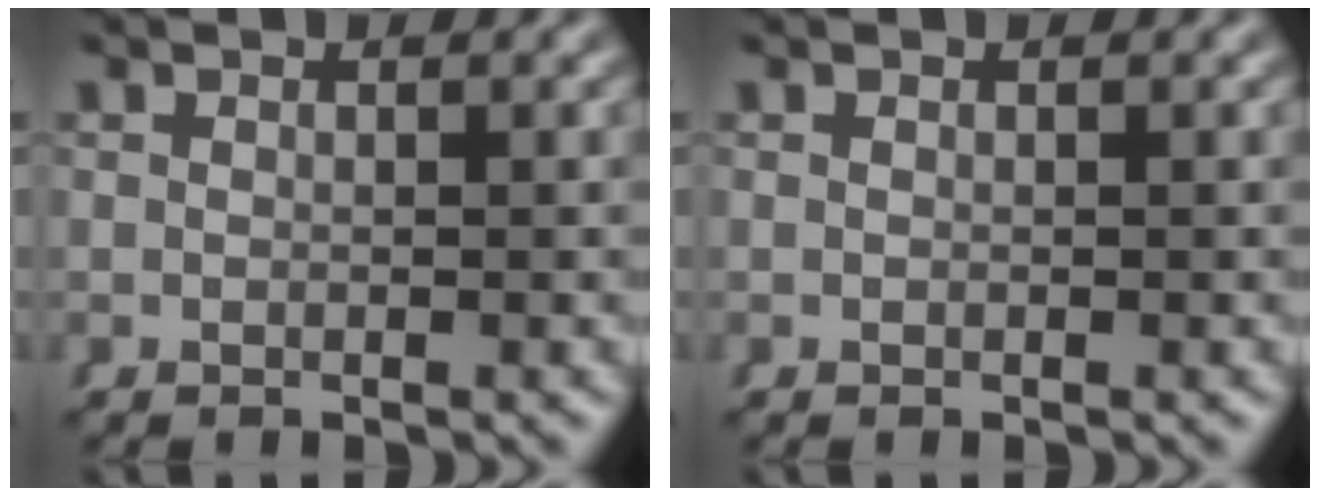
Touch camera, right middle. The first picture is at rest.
{"total": 0.0}